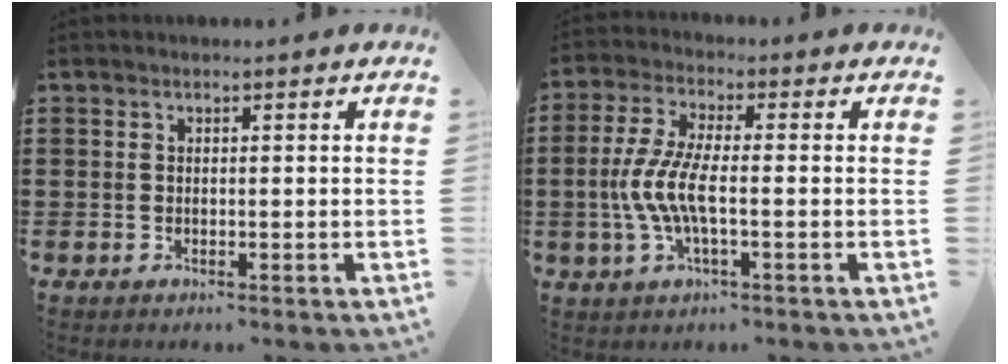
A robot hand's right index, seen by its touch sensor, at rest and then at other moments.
{"total": 7.1, "force": [-1.7, 2.1, 6.5], "torque": [-0.163, -0.015, -0.043]}